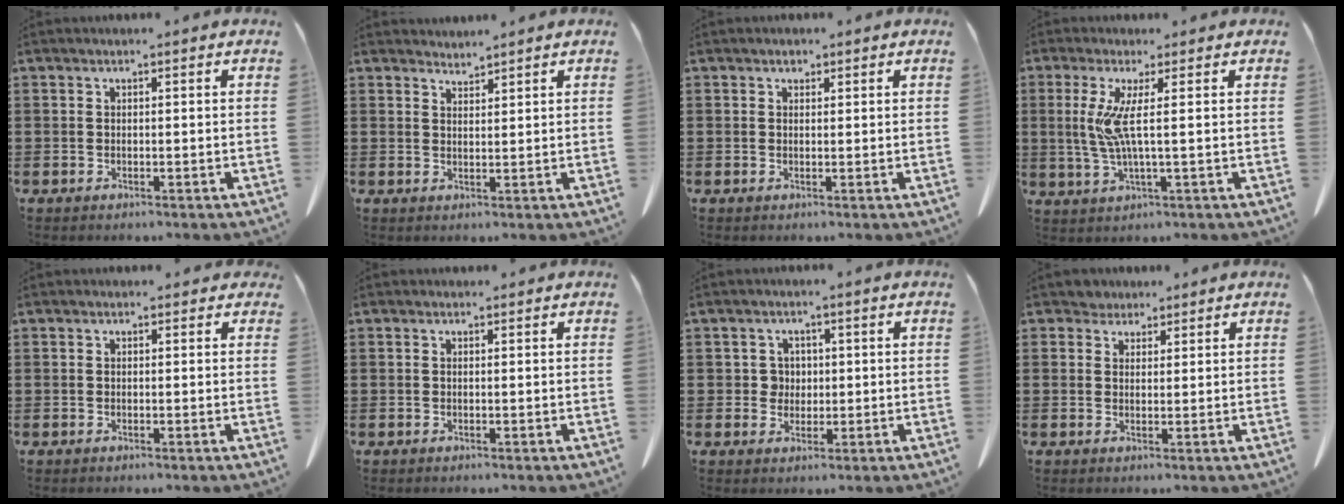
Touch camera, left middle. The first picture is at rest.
{"total": 1.8, "force": [1.8, -0.1, -0.2], "torque": [0.000, -0.001, 0.035]}
{"total": 0.6, "force": [0.5, 0.3, 0.2], "torque": [0.002, -0.002, 0.007]}
{"total": 6.3, "force": [1.0, -0.1, 6.2], "torque": [-0.143, -0.020, 0.009]}
{"total": 0.5, "force": [0.2, 0.4, 0.2], "torque": [-0.006, 0.005, 0.003]}
{"total": 0.0}
{"total": 2.9, "force": [0.5, 2.7, 1.0], "torque": [-0.024, 0.007, 0.005]}
{"total": 2.3, "force": [1.9, 1.2, 0.0], "torque": [-0.009, 0.007, 0.037]}